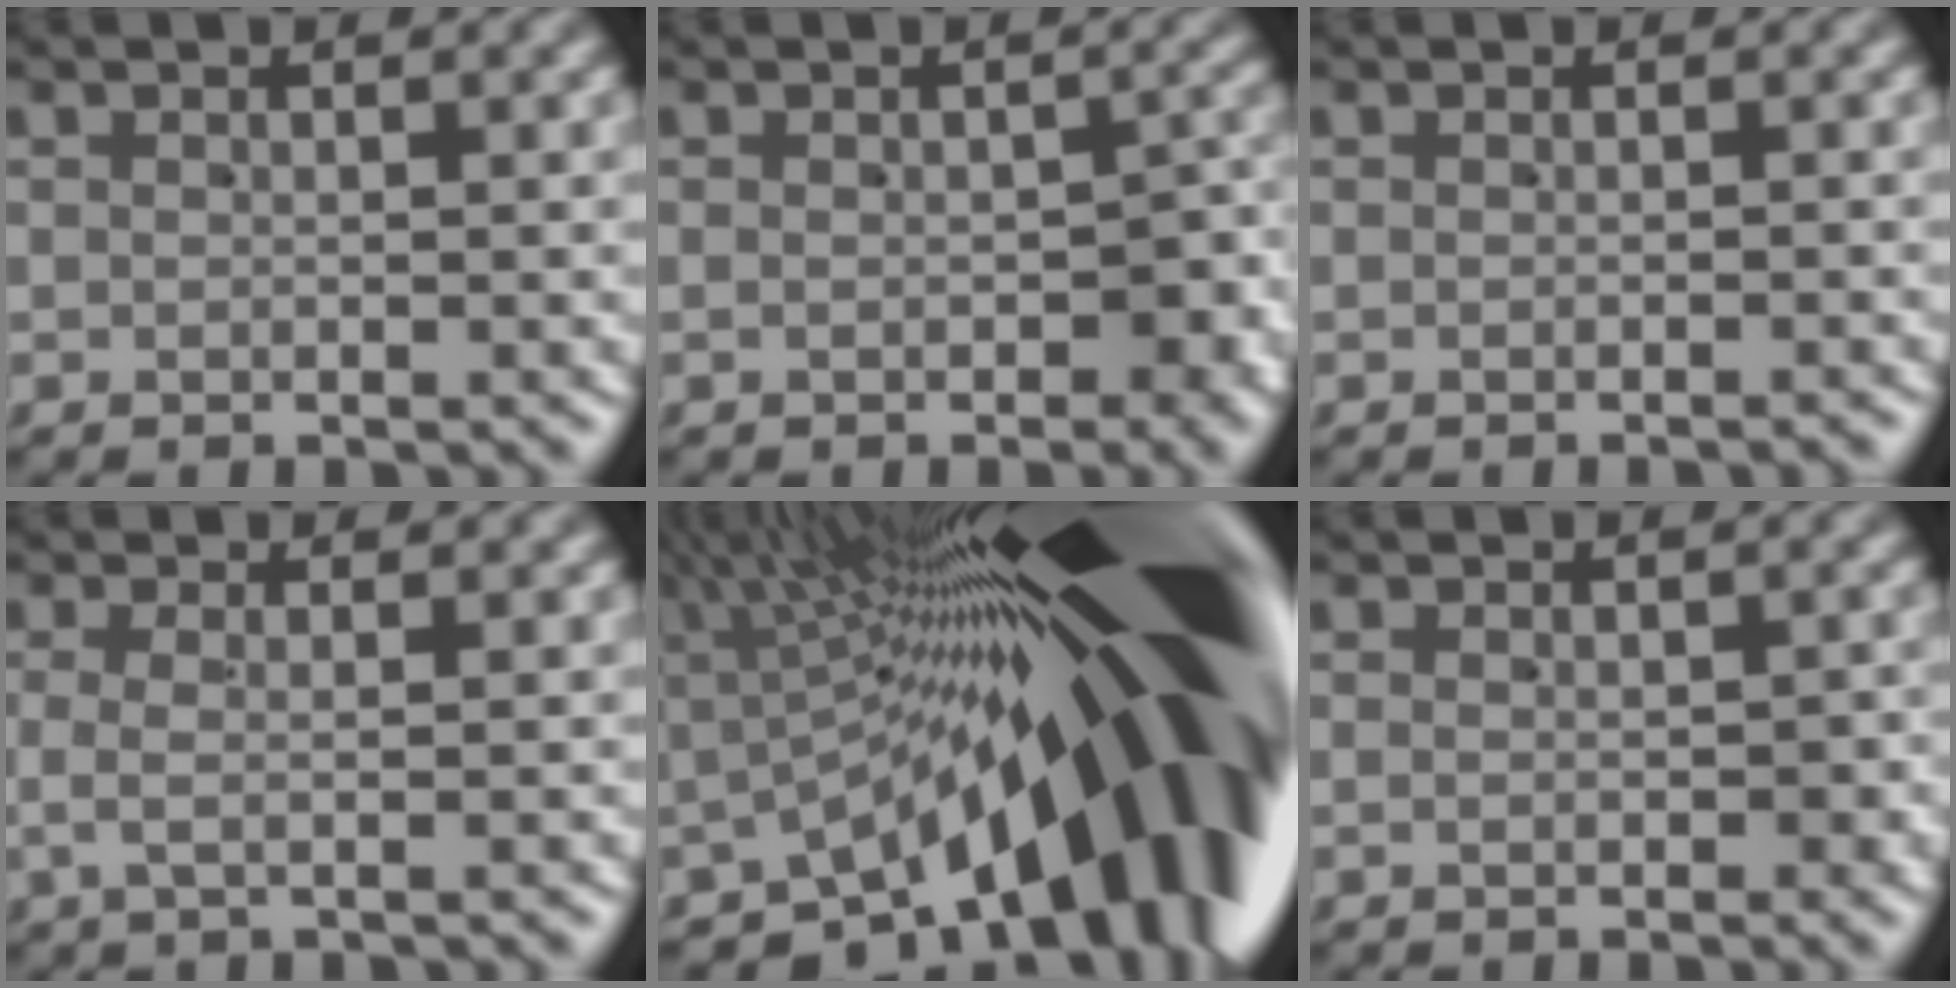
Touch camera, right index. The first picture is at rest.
{"total": 2.9, "force": [-1.1, 1.6, 2.2], "torque": [-0.026, -0.004, -0.013]}
{"total": 0.7, "force": [-0.5, -0.4, -0.2], "torque": [0.001, 0.001, -0.010]}
{"total": 1.4, "force": [-0.2, -0.4, 1.3], "torque": [-0.037, -0.001, -0.005]}
{"total": 28.8, "force": [-1.4, 11.7, 26.3], "torque": [-0.327, -0.004, -0.022]}
{"total": 0.8, "force": [-0.4, 0.5, 0.4], "torque": [-0.008, -0.004, -0.005]}